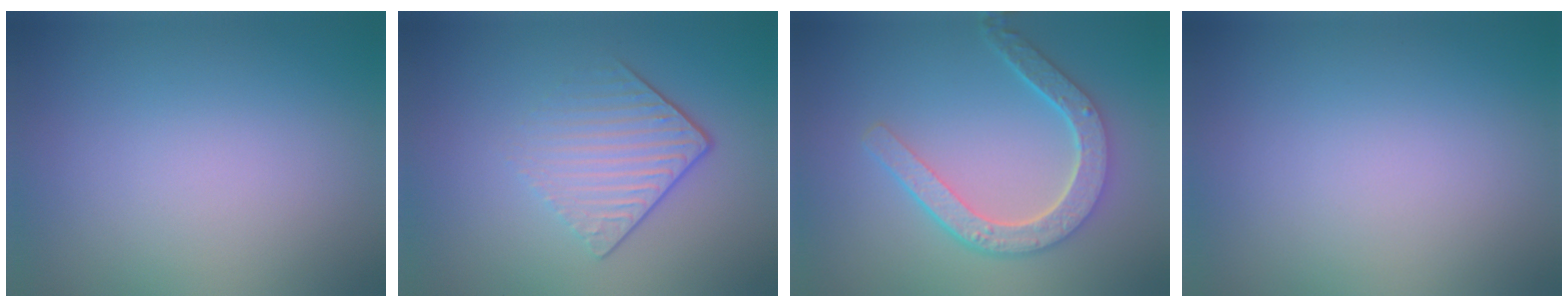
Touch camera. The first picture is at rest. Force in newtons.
{"total": 4.3, "press": 2.8, "slide": 3.3}
{"total": 4.8, "press": 3.8, "slide": 2.9}
{"total": 0.0}